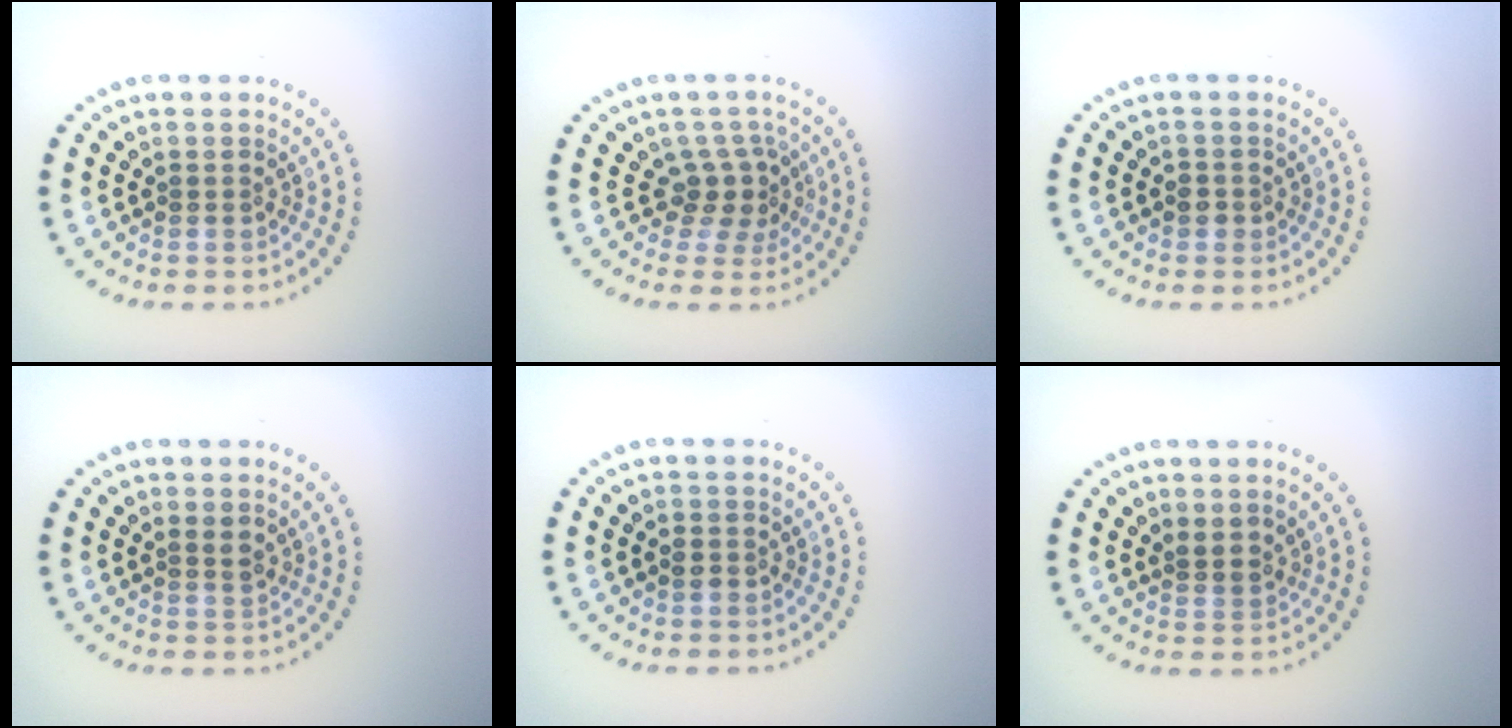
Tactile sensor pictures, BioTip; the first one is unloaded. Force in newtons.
{"total": 2.7, "press": 1.9, "slide": 2.0}
{"total": 1.0, "press": 0.8, "slide": 0.5}
{"total": 0.8, "press": 0.6, "slide": 0.5}
{"total": 0.8, "press": 0.8, "slide": 0.3}
{"total": 0.9, "press": 0.7, "slide": 0.6}